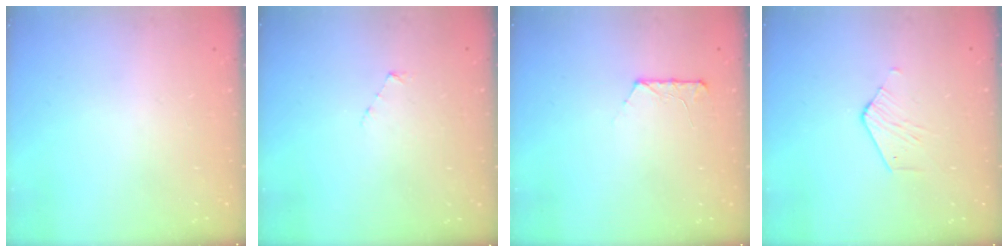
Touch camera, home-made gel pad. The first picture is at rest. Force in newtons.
{"total": 2.5, "press": 2.5, "slide": 0.2}
{"total": 6.5, "press": 6.5, "slide": 0.7}
{"total": 2.6, "press": 2.6, "slide": 0.2}